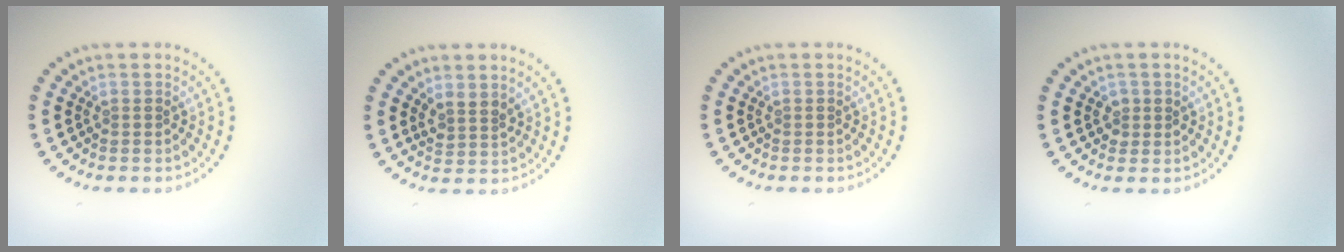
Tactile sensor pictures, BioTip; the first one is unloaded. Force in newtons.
{"total": 1.7, "press": 1.3, "slide": 1.2}
{"total": 0.0}
{"total": 1.2, "press": 1.1, "slide": 0.3}